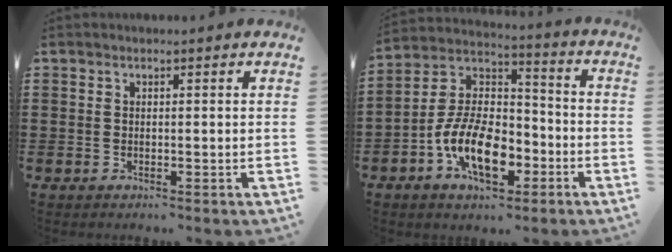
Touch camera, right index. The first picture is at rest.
{"total": 12.1, "force": [-5.2, 6.4, 8.8], "torque": [-0.199, 0.004, -0.099]}